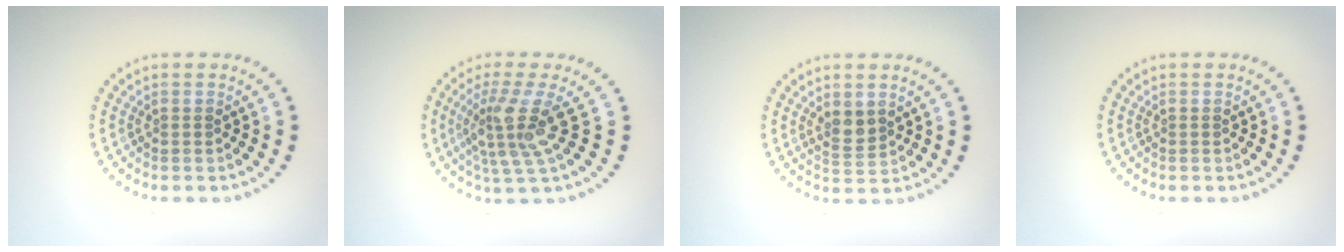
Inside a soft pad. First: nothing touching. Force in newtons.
{"total": 4.5, "press": 3.2, "slide": 3.1}
{"total": 2.0, "press": 1.7, "slide": 1.0}
{"total": 0.0}